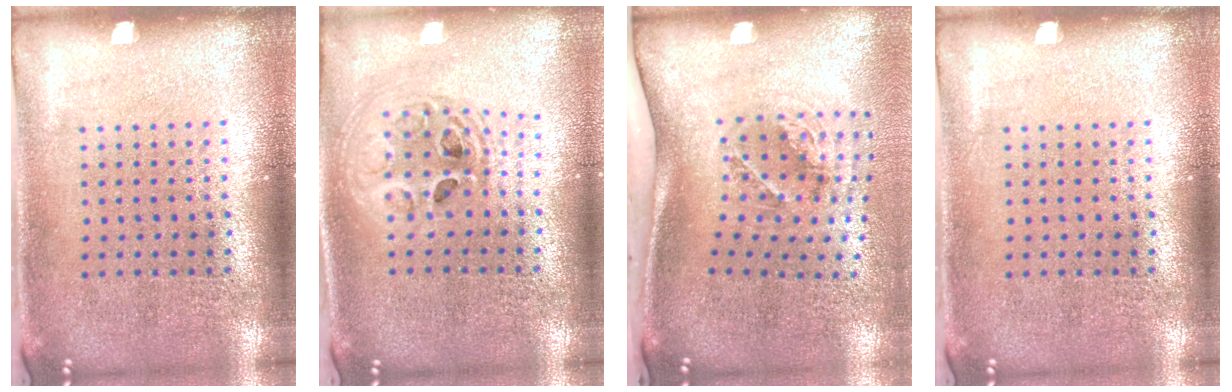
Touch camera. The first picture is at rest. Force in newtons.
{"total": 1.9, "press": 1.5, "slide": 1.1}
{"total": 1.9, "press": 1.2, "slide": 1.4}
{"total": 0.0}